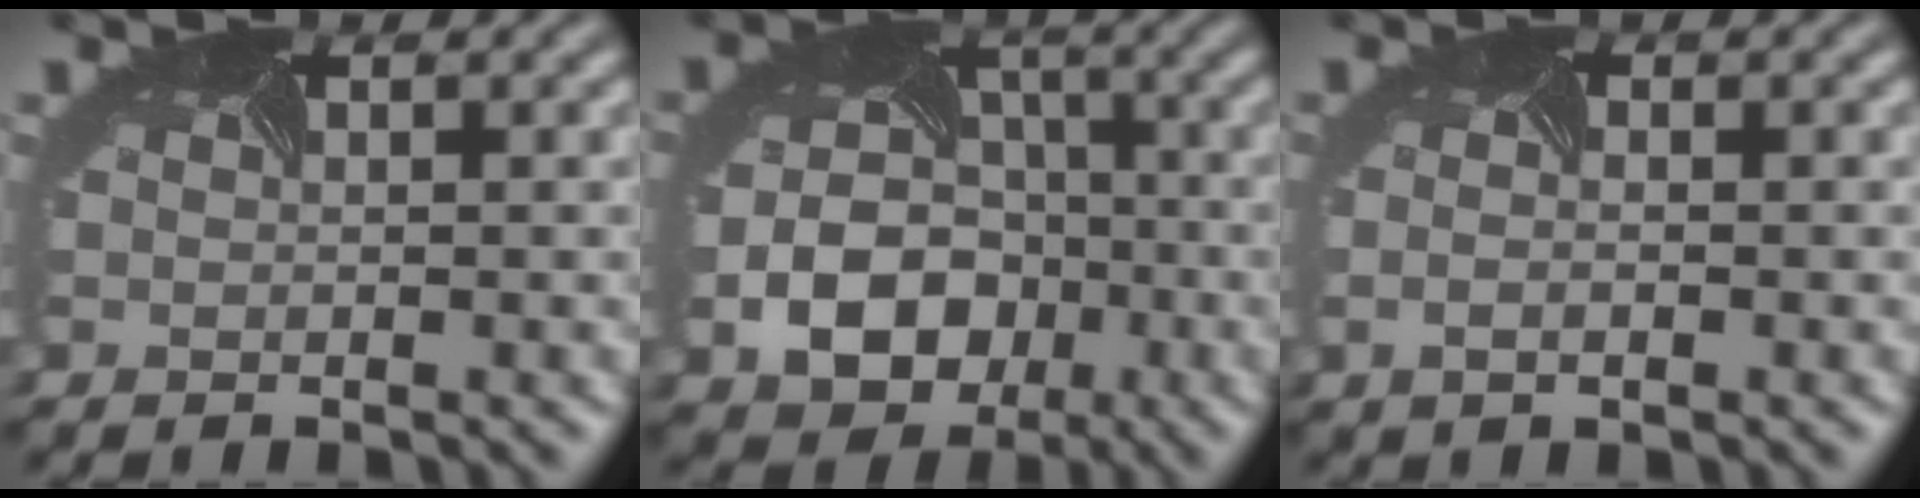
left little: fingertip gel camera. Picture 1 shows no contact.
{"total": 7.1, "force": [-2.5, 5.5, 3.8], "torque": [-0.071, -0.026, -0.036]}
{"total": 1.3, "force": [-0.5, 0.6, 1.0], "torque": [-0.022, -0.008, -0.005]}